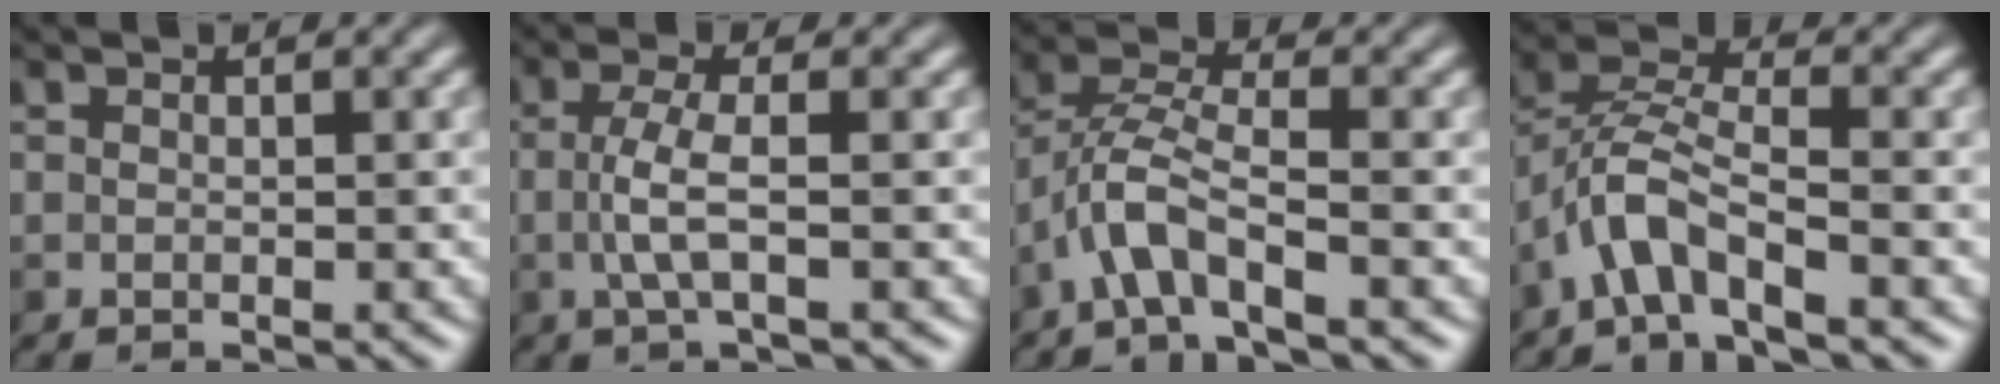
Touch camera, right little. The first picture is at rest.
{"total": 2.7, "force": [-0.6, 0.2, 2.6], "torque": [-0.063, 0.004, -0.011]}
{"total": 4.0, "force": [-2.4, 0.7, 3.0], "torque": [-0.065, 0.016, -0.052]}
{"total": 4.2, "force": [-2.8, 0.9, 3.0], "torque": [-0.063, 0.016, -0.058]}